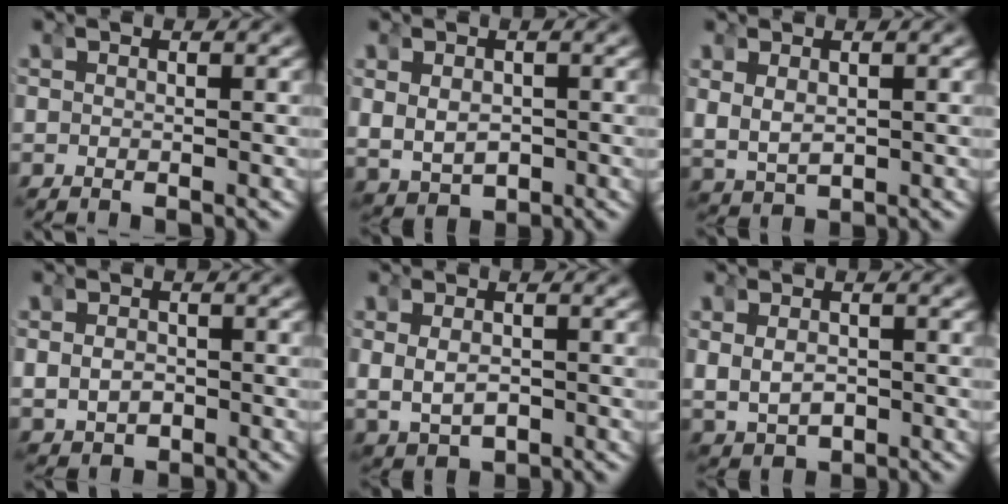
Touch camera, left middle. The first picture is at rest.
{"total": 3.4, "force": [-0.3, 3.4, 0.1], "torque": [-0.021, -0.018, 0.004]}
{"total": 2.3, "force": [0.5, 2.3, -0.1], "torque": [-0.031, -0.014, 0.017]}
{"total": 1.9, "force": [0.3, 1.6, -0.9], "torque": [0.003, -0.010, 0.011]}
{"total": 2.0, "force": [0.1, 2.0, 0.0], "torque": [-0.018, -0.011, 0.009]}
{"total": 2.7, "force": [0.0, 2.7, -0.1], "torque": [-0.019, -0.015, 0.007]}